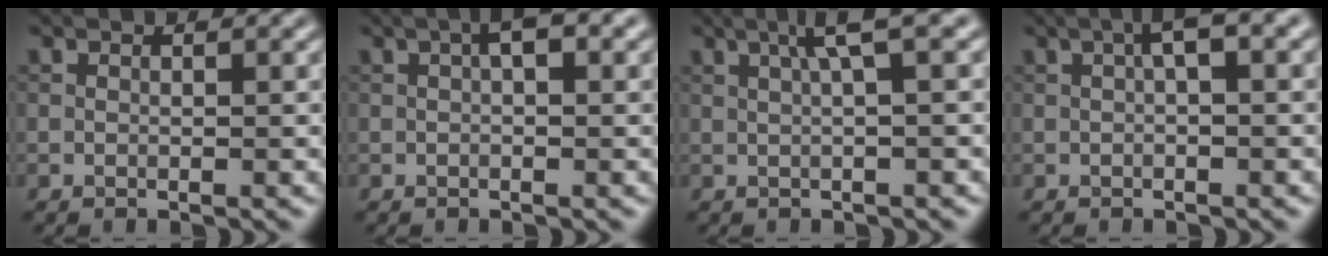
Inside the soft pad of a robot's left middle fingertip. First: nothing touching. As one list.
[{"total": 2.8, "force": [0.9, 0.9, 2.6], "torque": [-0.037, 0.010, 0.011]}, {"total": 3.3, "force": [1.2, 0.4, 3.0], "torque": [-0.047, 0.014, 0.020]}, {"total": 3.0, "force": [0.8, 0.6, 2.8], "torque": [-0.047, 0.013, 0.010]}]